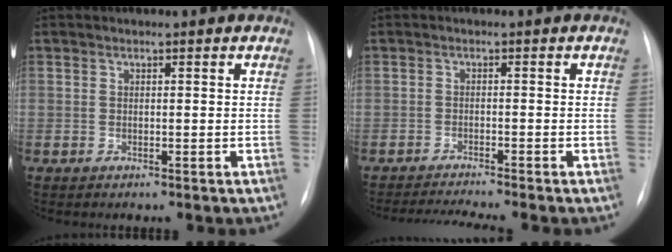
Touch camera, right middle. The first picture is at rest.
{"total": 5.4, "force": [-4.7, -1.5, 2.1], "torque": [-0.032, -0.017, -0.077]}